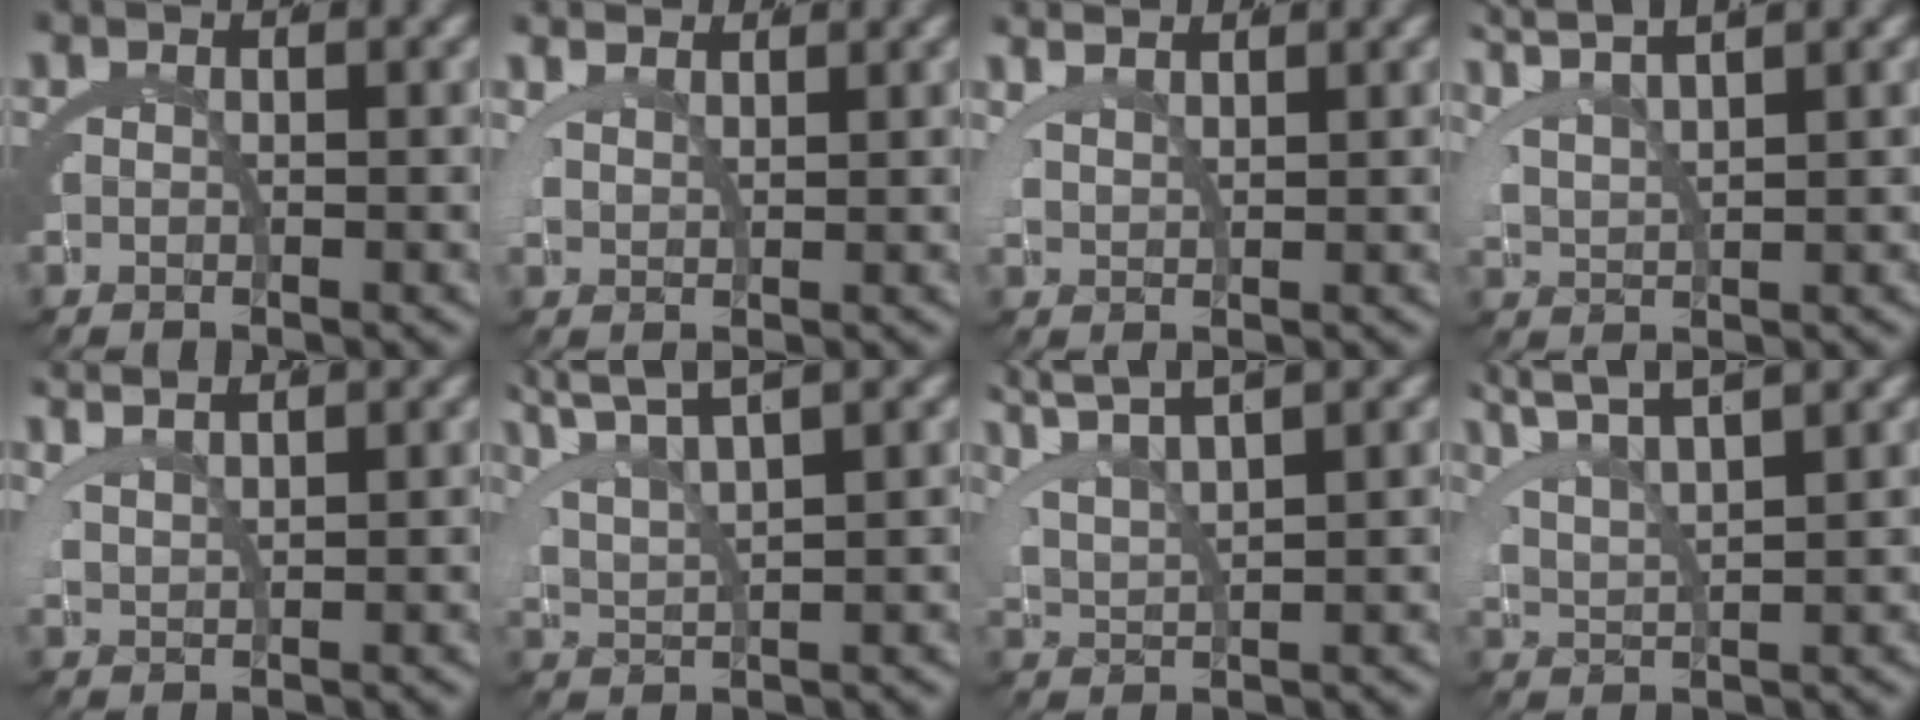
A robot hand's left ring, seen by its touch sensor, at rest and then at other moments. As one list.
[{"total": 2.7, "force": [2.5, 0.7, 0.7], "torque": [-0.019, 0.007, 0.042]}, {"total": 2.9, "force": [2.8, 0.4, 0.7], "torque": [-0.020, 0.009, 0.047]}, {"total": 4.7, "force": [4.4, 0.4, 1.7], "torque": [-0.036, 0.015, 0.073]}, {"total": 3.4, "force": [3.3, 0.1, 1.0], "torque": [-0.027, 0.012, 0.056]}, {"total": 3.4, "force": [3.0, 0.1, 1.6], "torque": [-0.045, 0.004, 0.058]}, {"total": 3.7, "force": [3.4, 0.2, 1.4], "torque": [-0.039, 0.005, 0.063]}, {"total": 3.9, "force": [3.5, 0.0, 1.7], "torque": [-0.044, 0.005, 0.064]}]